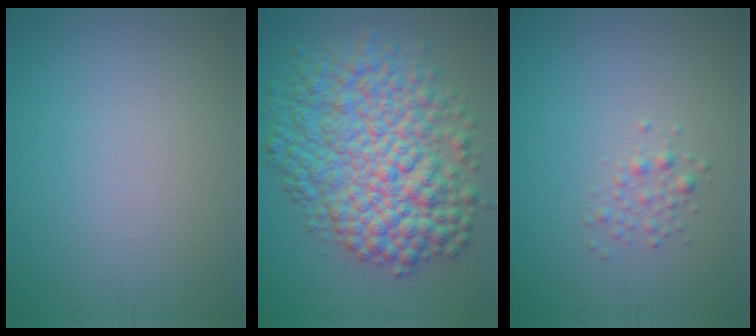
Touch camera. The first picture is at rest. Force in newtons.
{"total": 10.5, "press": 10.5, "slide": 0.1}
{"total": 1.2, "press": 1.2, "slide": 0.1}